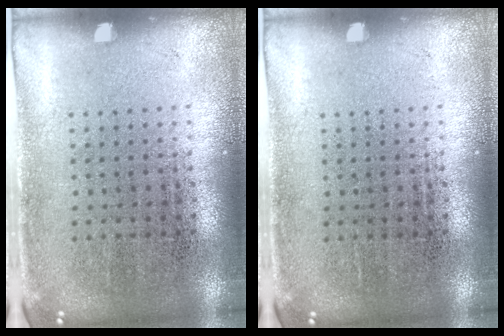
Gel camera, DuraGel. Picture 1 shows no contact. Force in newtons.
{"total": 0.0}